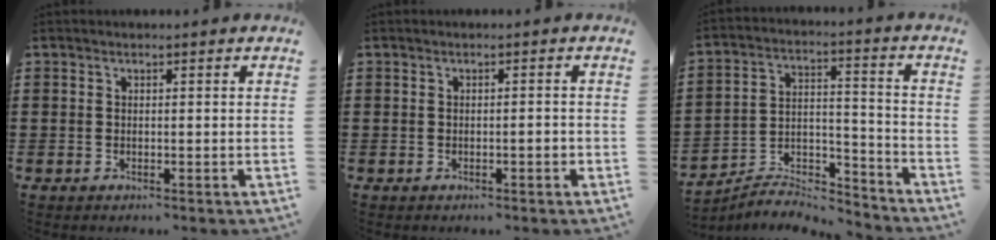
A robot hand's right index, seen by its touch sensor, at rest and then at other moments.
{"total": 1.3, "force": [-0.5, 0.3, 1.2], "torque": [-0.021, -0.002, -0.009]}
{"total": 6.3, "force": [-6.1, 1.0, 1.0], "torque": [-0.018, 0.006, -0.123]}